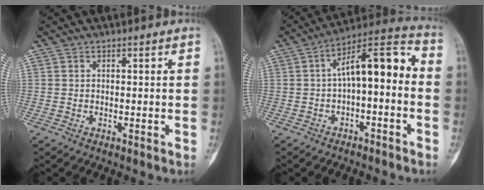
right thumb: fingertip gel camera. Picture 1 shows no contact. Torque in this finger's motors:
{"motor_torque": [0.14, 0.13, 0.46, -0.43, 0.17]}